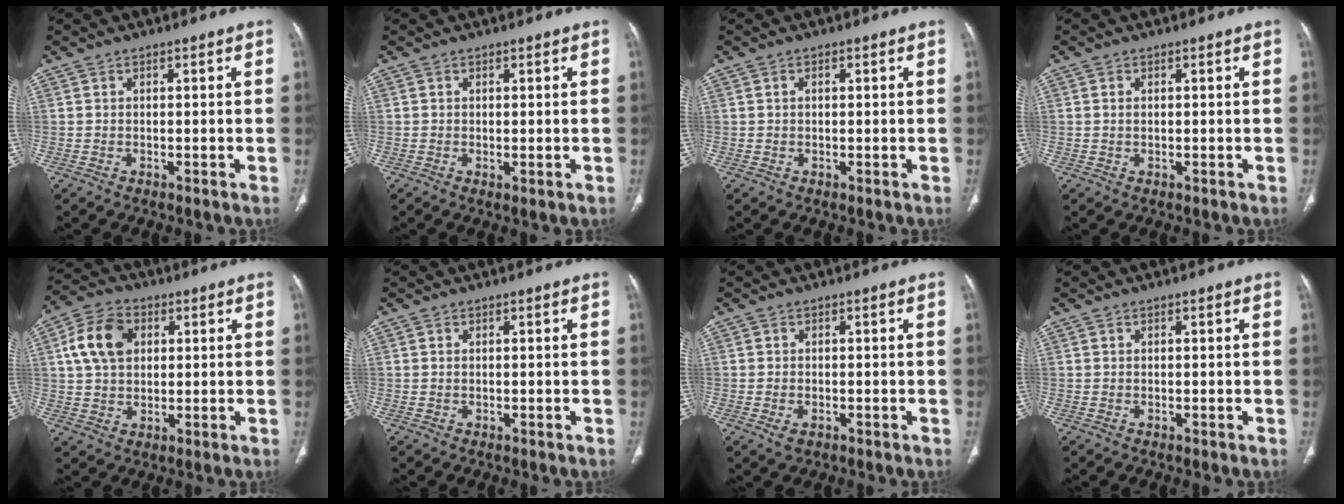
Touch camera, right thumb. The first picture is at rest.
{"total": 0.8, "force": [0.0, 0.3, 0.7], "torque": [-0.016, -0.006, 0.002]}
{"total": 0.8, "force": [0.2, 0.5, 0.6], "torque": [-0.012, 0.004, 0.003]}
{"total": 0.8, "force": [0.2, 0.5, 0.6], "torque": [-0.015, 0.001, 0.005]}
{"total": 10.7, "force": [2.7, 7.5, 7.0], "torque": [-0.119, 0.009, 0.044]}
{"total": 0.0}
{"total": 2.0, "force": [-0.8, 1.3, 1.3], "torque": [-0.026, 0.002, -0.010]}
{"total": 0.0}